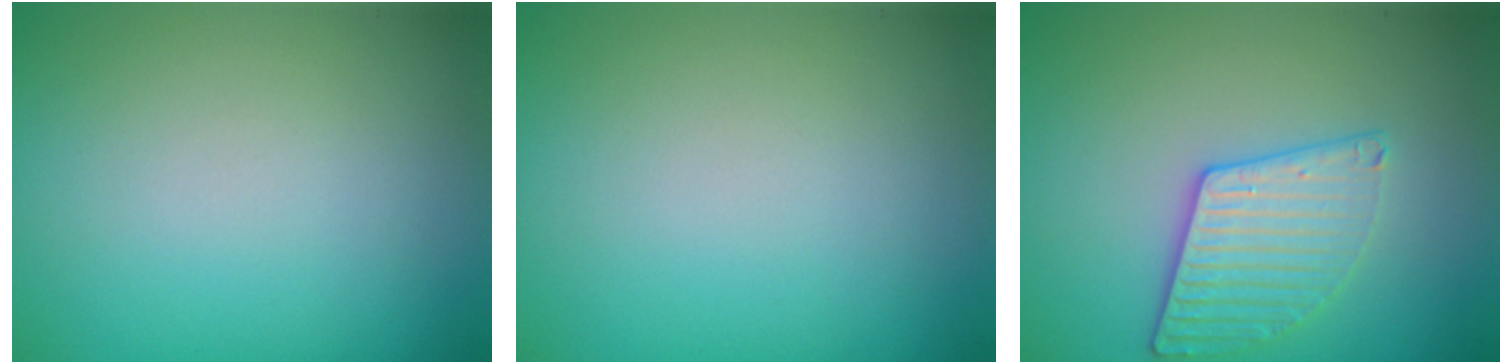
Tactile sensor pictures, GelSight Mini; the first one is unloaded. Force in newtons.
{"total": 0.0}
{"total": 3.2, "press": 3.1, "slide": 0.6}